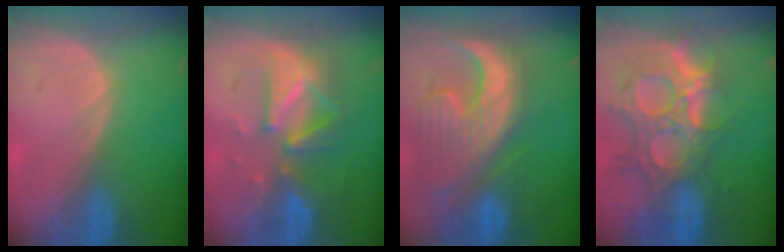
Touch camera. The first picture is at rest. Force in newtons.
{"total": 8.1, "press": 8.1, "slide": 0.8}
{"total": 13.6, "press": 11.5, "slide": 7.2}
{"total": 13.1, "press": 11.2, "slide": 6.8}